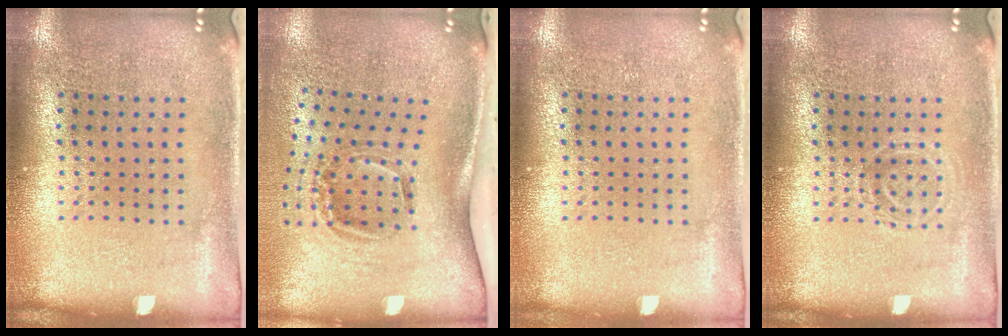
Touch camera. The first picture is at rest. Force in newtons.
{"total": 2.1, "press": 1.2, "slide": 1.7}
{"total": 0.0}
{"total": 1.2, "press": 1.2, "slide": 0.3}